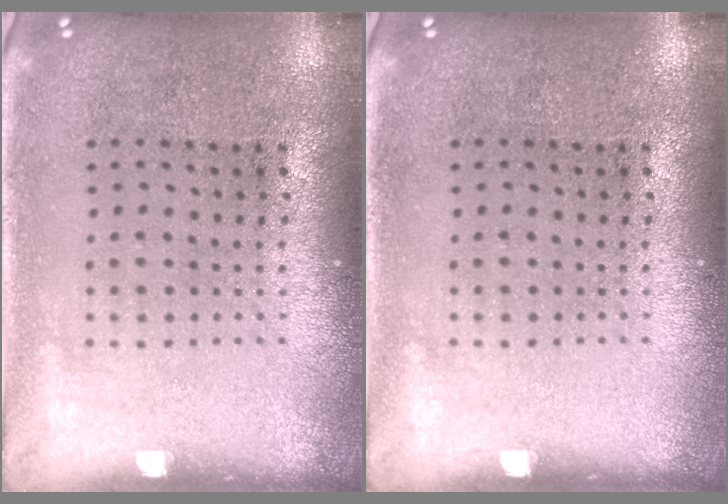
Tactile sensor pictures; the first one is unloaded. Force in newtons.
{"total": 0.0}